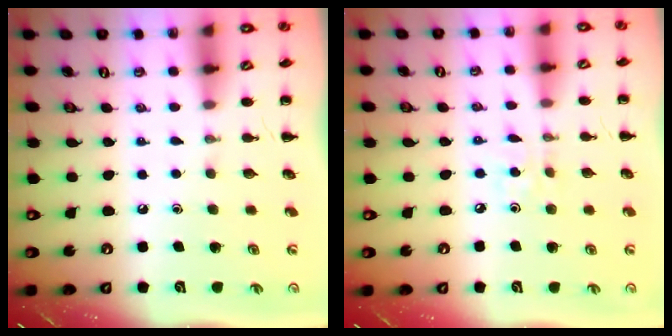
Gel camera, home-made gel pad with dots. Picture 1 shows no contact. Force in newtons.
{"total": 2.2, "press": 2.1, "slide": 0.6}